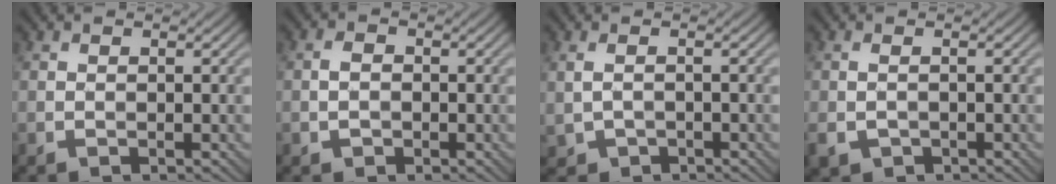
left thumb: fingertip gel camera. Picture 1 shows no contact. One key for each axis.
{"total": 1.9, "fx": -0.5, "fy": 1.5, "fz": 1.1, "tx": -0.024, "ty": 0.001, "tz": -0.013}
{"total": 2.0, "fx": -0.4, "fy": 1.5, "fz": 1.4, "tx": -0.038, "ty": -0.003, "tz": -0.003}
{"total": 2.5, "fx": -0.8, "fy": 1.7, "fz": 1.6, "tx": -0.048, "ty": -0.006, "tz": -0.016}